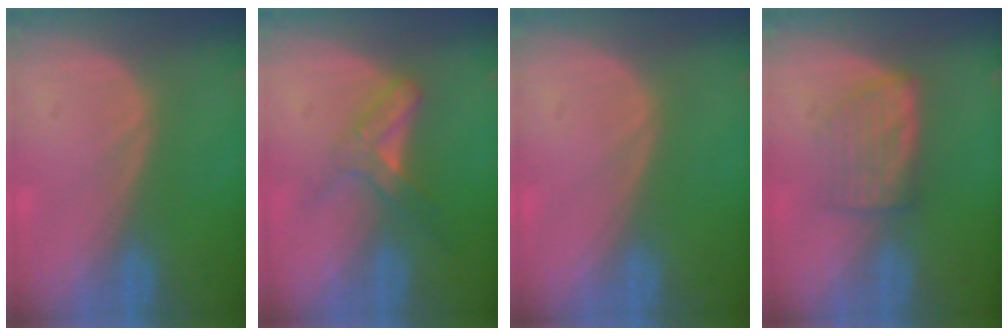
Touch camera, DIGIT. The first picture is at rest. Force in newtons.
{"total": 5.6, "press": 4.9, "slide": 2.8}
{"total": 0.0}
{"total": 5.0, "press": 4.9, "slide": 1.2}